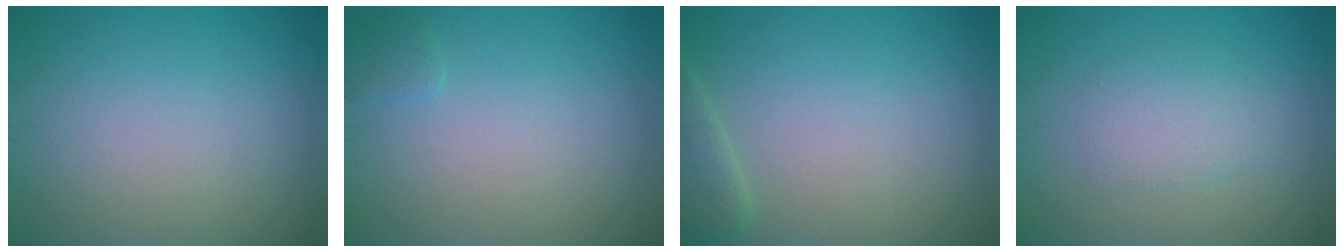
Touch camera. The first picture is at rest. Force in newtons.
{"total": 0.8, "press": 0.8, "slide": 0.1}
{"total": 2.2, "press": 2.2, "slide": 0.3}
{"total": 2.4, "press": 2.4, "slide": 0.2}